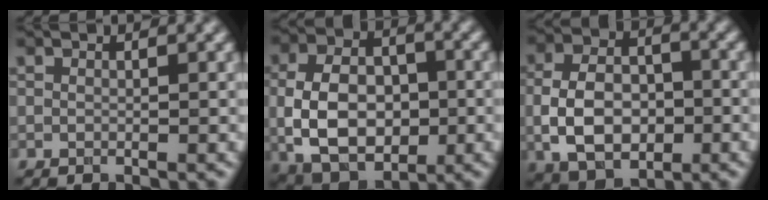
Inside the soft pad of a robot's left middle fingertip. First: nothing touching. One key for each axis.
{"total": 9.1, "fx": -1.0, "fy": 6.0, "fz": 6.7, "tx": -0.134, "ty": -0.001, "tz": -0.023}
{"total": 7.6, "fx": -1.5, "fy": 4.9, "fz": 5.6, "tx": -0.111, "ty": 0.001, "tz": -0.032}